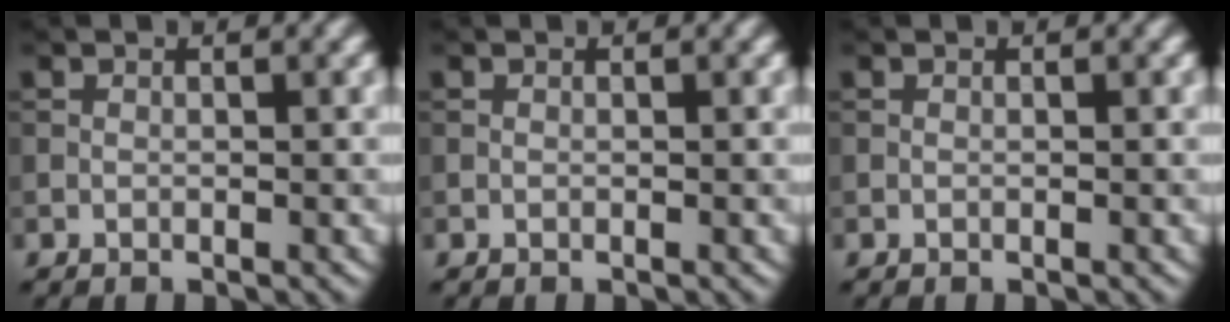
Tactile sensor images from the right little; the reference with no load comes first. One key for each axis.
{"total": 0.0}
{"total": 0.0}